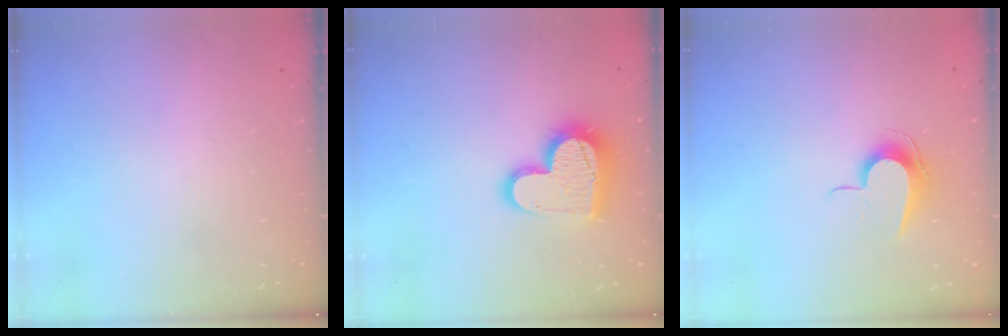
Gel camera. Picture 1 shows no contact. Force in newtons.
{"total": 15.2, "press": 15.1, "slide": 1.4}
{"total": 8.4, "press": 8.3, "slide": 0.7}